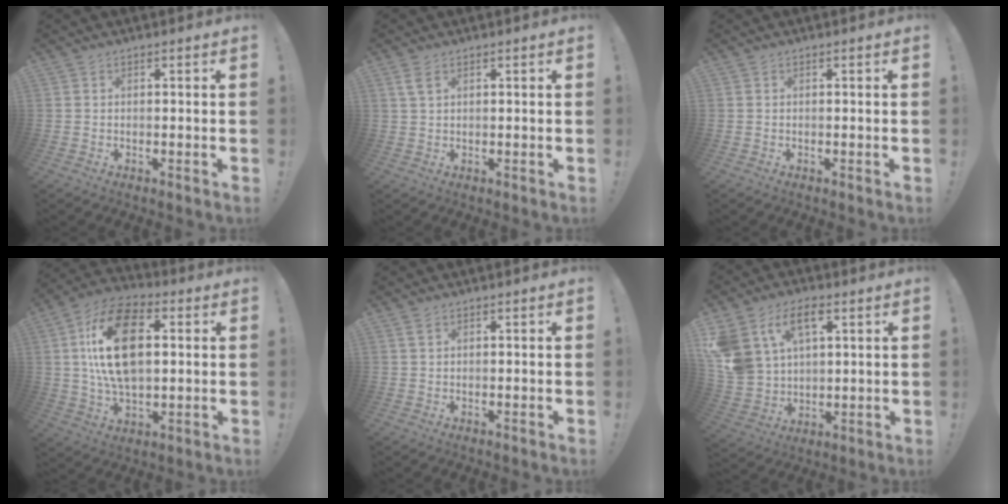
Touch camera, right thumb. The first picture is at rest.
{"total": 3.0, "force": [1.4, 1.4, 2.2], "torque": [-0.043, 0.001, 0.027]}
{"total": 0.0}
{"total": 20.7, "force": [3.3, 12.1, 16.5], "torque": [-0.289, -0.002, 0.050]}
{"total": 1.6, "force": [0.9, 0.7, 1.1], "torque": [-0.020, 0.001, 0.016]}
{"total": 13.9, "force": [6.5, 9.1, 8.1], "torque": [-0.176, -0.029, 0.125]}